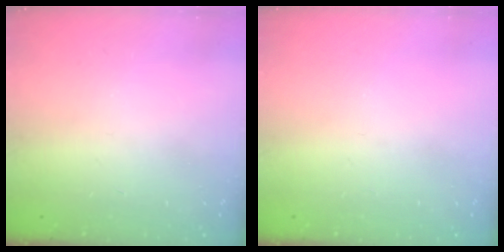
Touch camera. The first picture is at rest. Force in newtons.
{"total": 0.0}